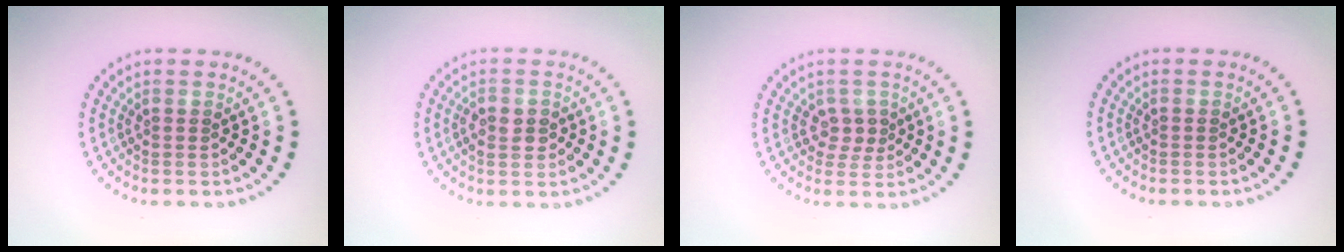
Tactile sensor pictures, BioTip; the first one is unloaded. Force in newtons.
{"total": 2.2, "press": 2.2, "slide": 0.3}
{"total": 1.7, "press": 1.5, "slide": 0.8}
{"total": 0.0}